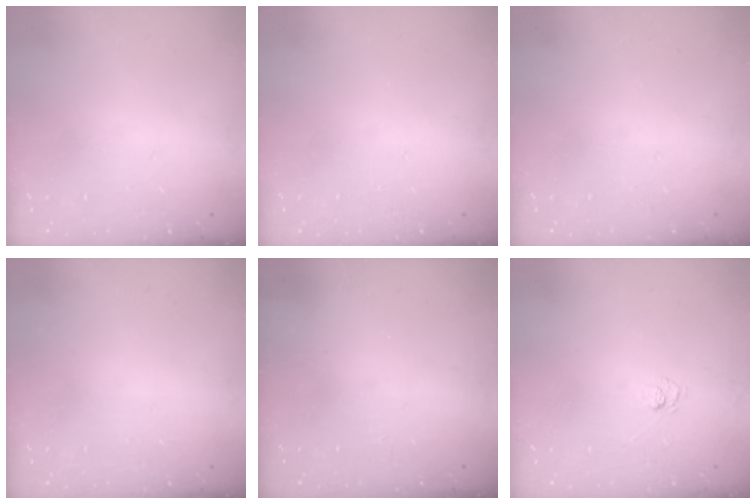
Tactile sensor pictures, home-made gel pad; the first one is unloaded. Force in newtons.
{"total": 0.0}
{"total": 0.0}
{"total": 0.0}
{"total": 2.3, "press": 2.2, "slide": 0.8}
{"total": 4.5, "press": 4.3, "slide": 1.2}